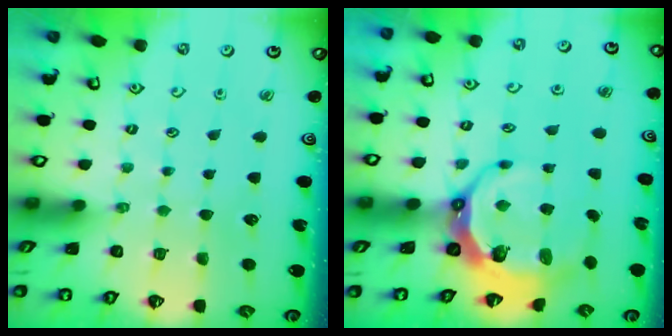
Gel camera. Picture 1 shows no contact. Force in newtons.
{"total": 8.4, "press": 7.3, "slide": 4.2}